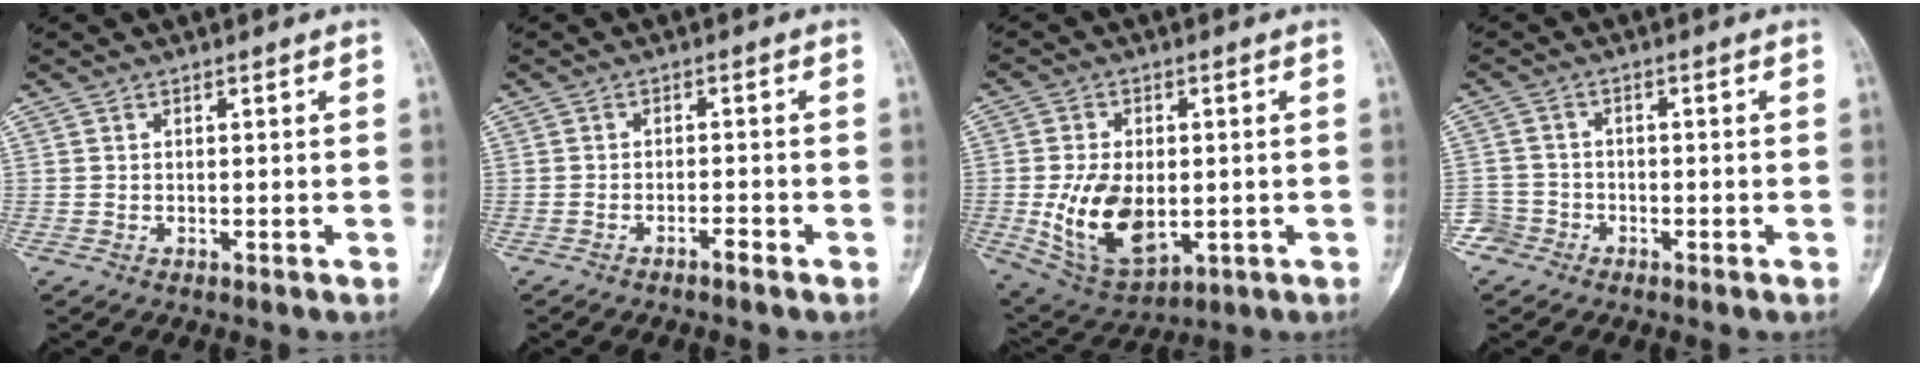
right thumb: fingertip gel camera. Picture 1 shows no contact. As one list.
[{"total": 1.6, "force": [-1.3, 0.1, 1.0], "torque": [-0.018, 0.012, -0.023]}, {"total": 13.7, "force": [-1.5, 8.4, 10.7], "torque": [-0.178, -0.007, -0.005]}, {"total": 3.5, "force": [-2.2, 2.8, -0.4], "torque": [0.025, 0.016, -0.048]}]